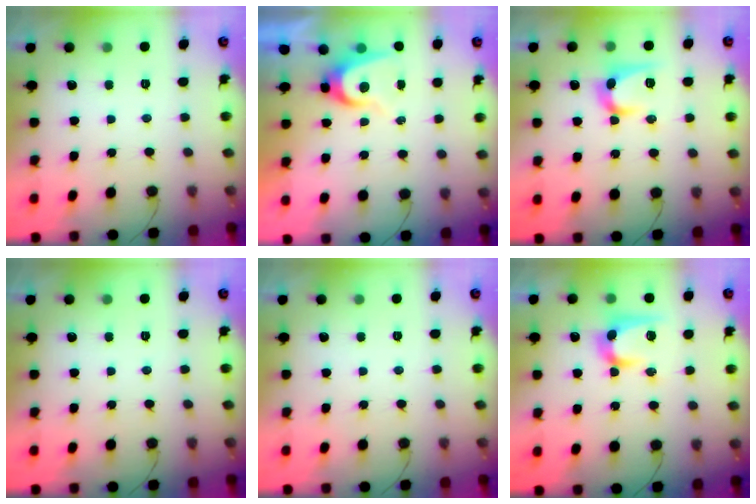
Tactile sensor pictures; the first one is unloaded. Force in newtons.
{"total": 6.6, "press": 6.6, "slide": 0.5}
{"total": 10.3, "press": 10.3, "slide": 0.7}
{"total": 0.0}
{"total": 0.0}
{"total": 12.5, "press": 12.5, "slide": 0.7}